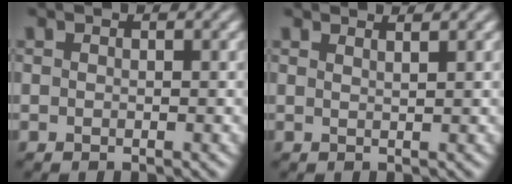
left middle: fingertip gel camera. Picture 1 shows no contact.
{"total": 2.2, "force": [1.6, 0.8, 1.3], "torque": [0.004, 0.006, 0.000]}